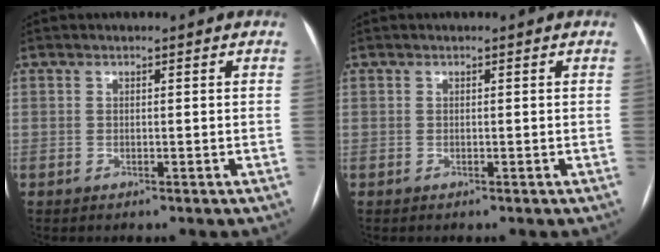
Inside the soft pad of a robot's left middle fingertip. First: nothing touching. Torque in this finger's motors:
{"motor_torque": [0.00, 0.00, 0.00, 0.00]}